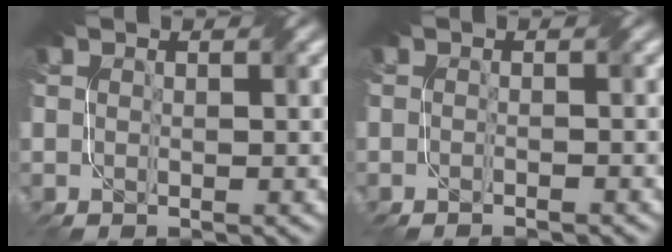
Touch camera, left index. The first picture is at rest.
{"total": 1.8, "force": [-1.5, 0.3, 0.9], "torque": [0.004, 0.003, -0.020]}